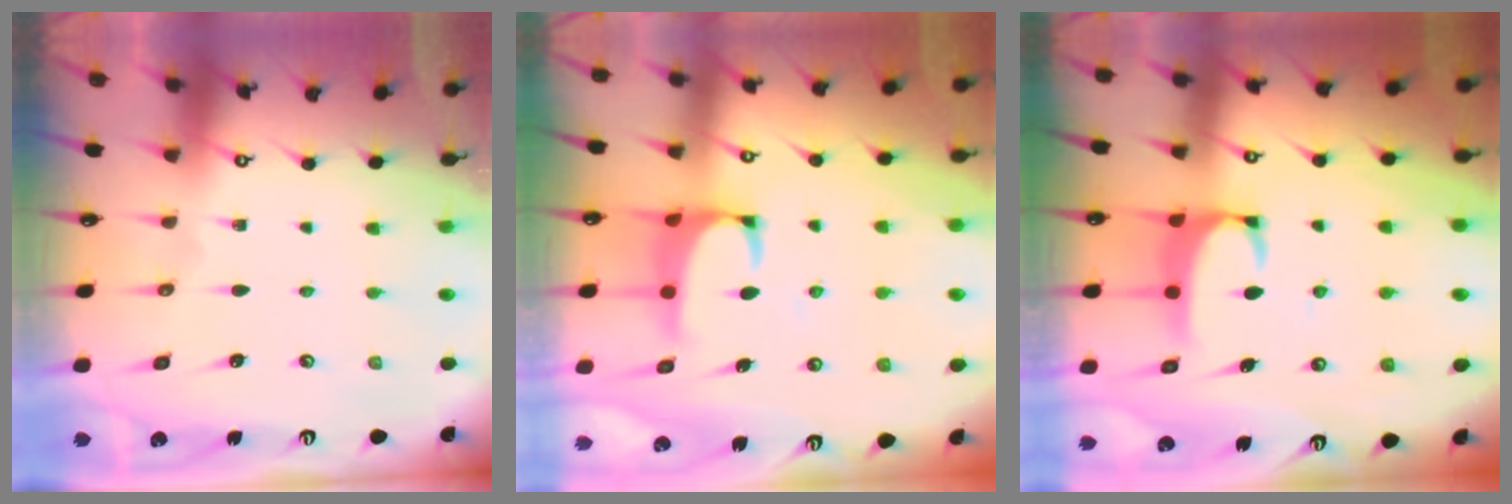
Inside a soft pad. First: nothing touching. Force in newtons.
{"total": 1.5, "press": 1.4, "slide": 0.6}
{"total": 2.0, "press": 2.0, "slide": 0.3}